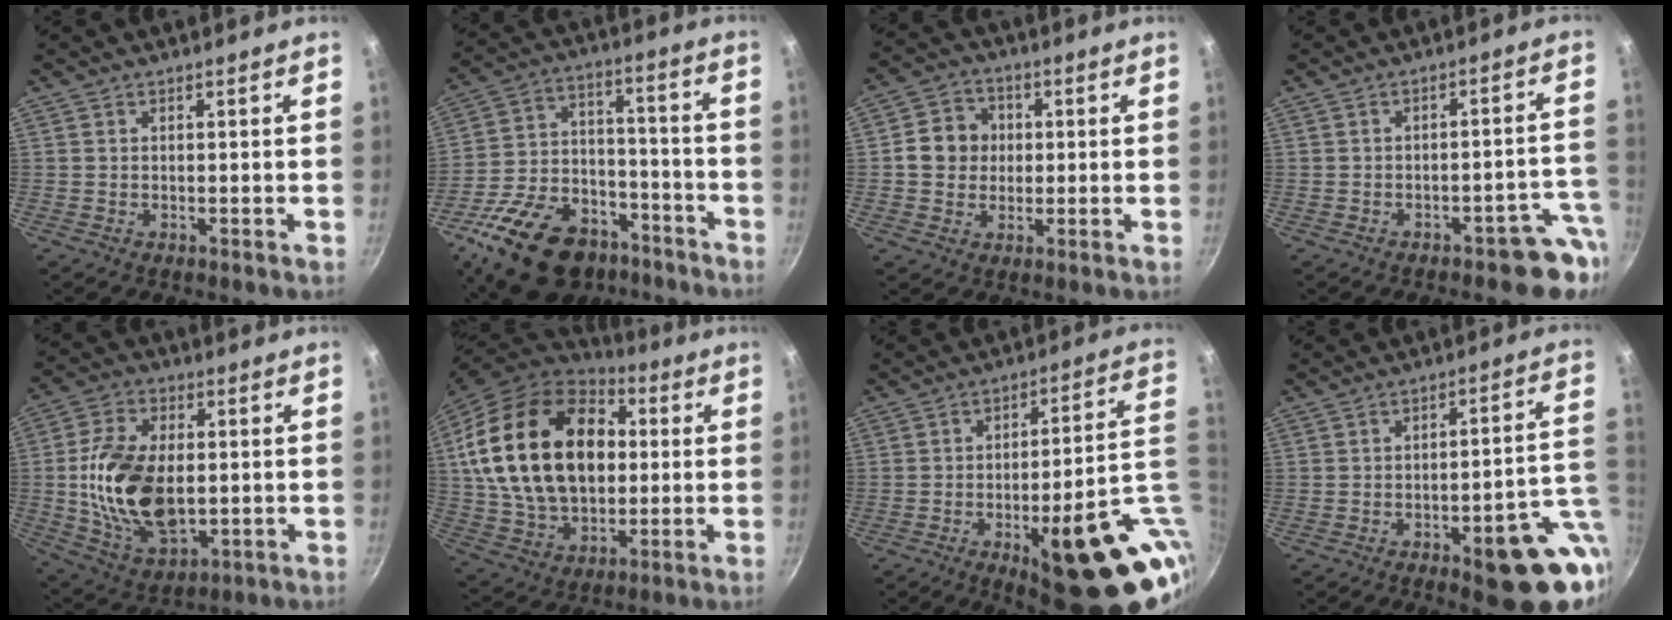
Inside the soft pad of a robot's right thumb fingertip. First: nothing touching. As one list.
[{"total": 24.8, "force": [-15.1, 14.7, 13.1], "torque": [-0.203, 0.075, -0.237]}, {"total": 7.9, "force": [0.6, 7.2, 3.3], "torque": [-0.022, 0.010, -0.004]}, {"total": 6.9, "force": [-4.1, 2.9, 4.7], "torque": [-0.007, 0.046, -0.047]}, {"total": 18.9, "force": [-0.1, 11.6, 14.9], "torque": [-0.261, 0.003, 0.005]}, {"total": 28.5, "force": [4.5, 19.2, 20.6], "torque": [-0.357, 0.014, 0.085]}, {"total": 25.4, "force": [-5.7, 8.1, 23.4], "torque": [-0.262, 0.004, -0.060]}, {"total": 17.6, "force": [-6.1, 5.7, 15.5], "torque": [-0.135, 0.024, -0.075]}]